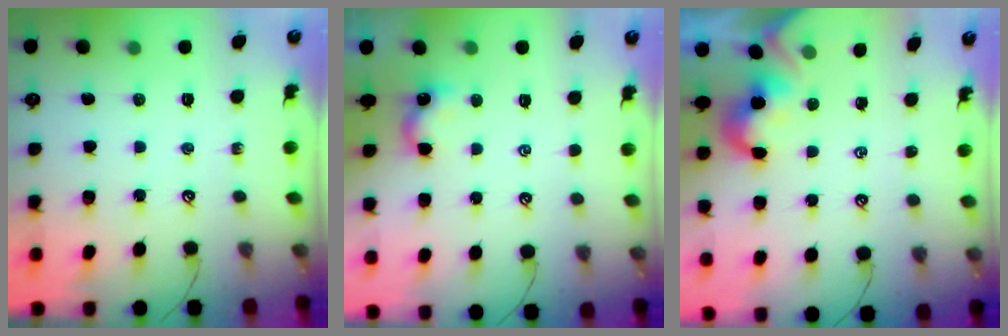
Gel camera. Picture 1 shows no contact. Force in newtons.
{"total": 1.1, "press": 1.0, "slide": 0.4}
{"total": 2.0, "press": 1.9, "slide": 0.5}